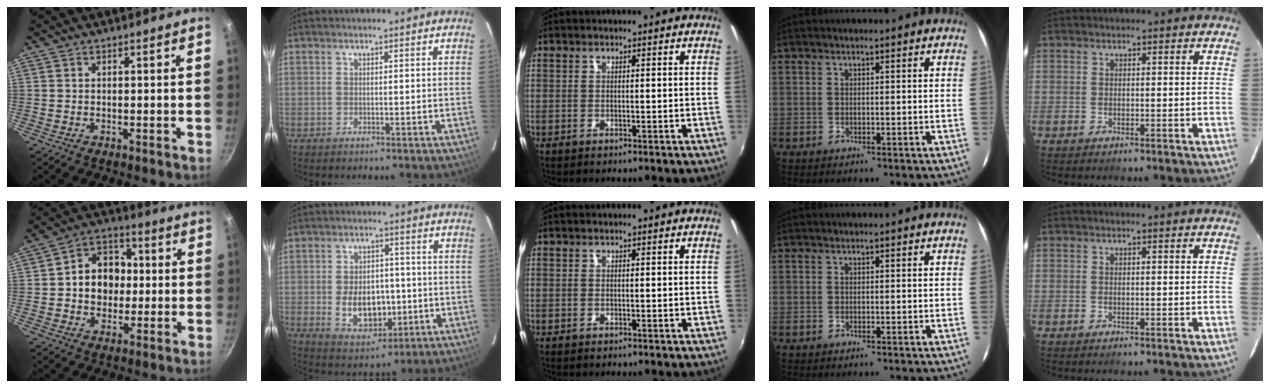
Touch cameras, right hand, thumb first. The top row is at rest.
{"thumb": {"total": 11.2, "force": [0.2, 9.1, 6.6], "torque": [-0.059, 0.019, -0.009]}, "index": {"total": 10.7, "force": [-1.8, 7.2, 7.7], "torque": [-0.153, -0.001, -0.011]}}